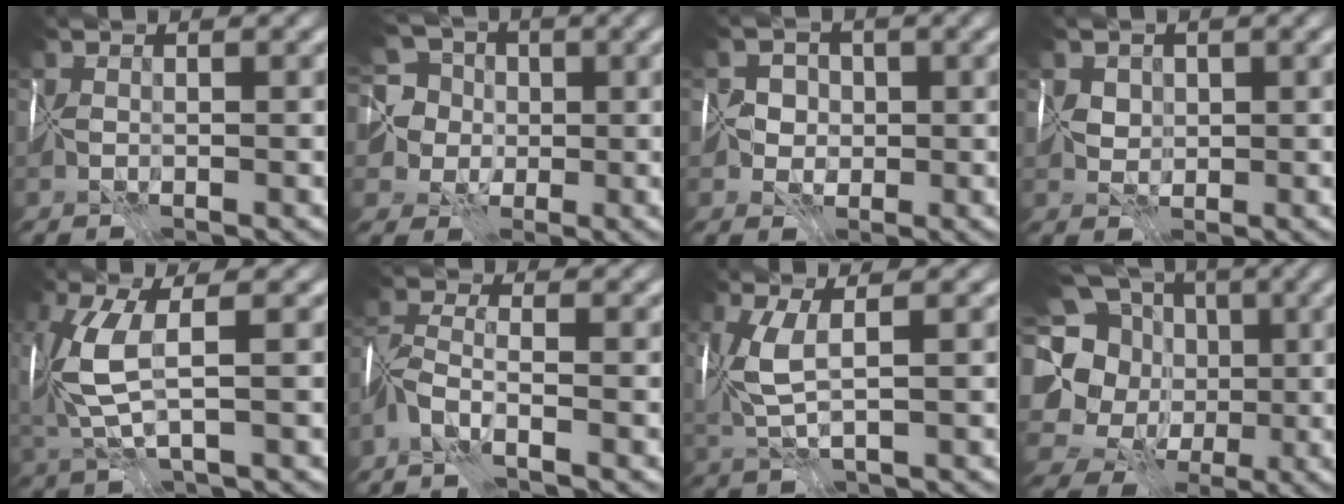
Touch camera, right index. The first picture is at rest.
{"total": 7.8, "force": [1.2, 7.1, 2.9], "torque": [-0.063, 0.032, -0.015]}
{"total": 2.1, "force": [0.4, 2.1, 0.2], "torque": [0.023, 0.011, 0.003]}
{"total": 1.7, "force": [1.1, 1.4, 0.1], "torque": [0.004, 0.009, 0.017]}
{"total": 5.1, "force": [1.2, 1.5, 4.7], "torque": [-0.134, 0.007, 0.027]}
{"total": 3.5, "force": [-2.5, 0.7, 2.3], "torque": [-0.050, 0.003, -0.062]}
{"total": 3.2, "force": [1.2, 0.7, 2.9], "torque": [-0.084, 0.004, 0.028]}
{"total": 16.0, "force": [2.9, 14.8, 5.3], "torque": [-0.145, 0.025, 0.025]}